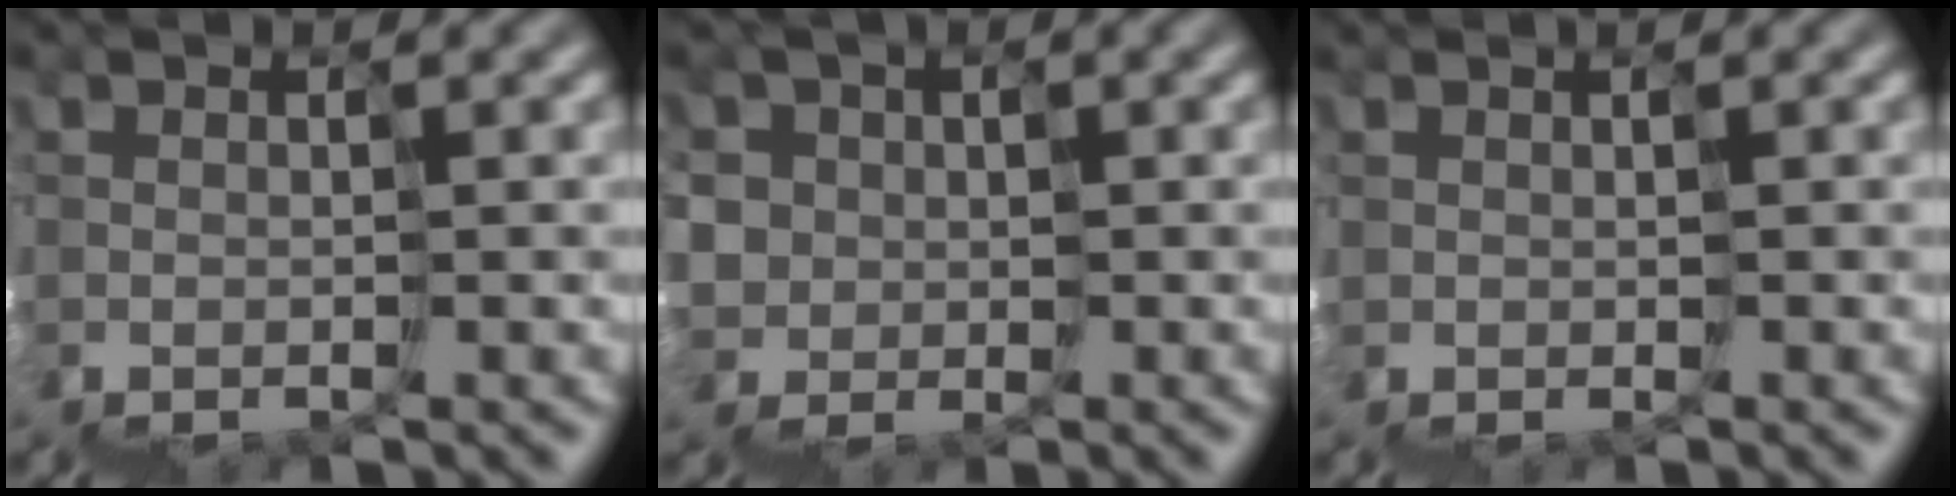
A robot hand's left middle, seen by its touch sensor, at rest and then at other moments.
{"total": 4.5, "force": [1.8, 4.1, -0.8], "torque": [0.007, 0.020, 0.010]}
{"total": 0.9, "force": [0.8, -0.1, -0.5], "torque": [0.016, 0.011, 0.015]}